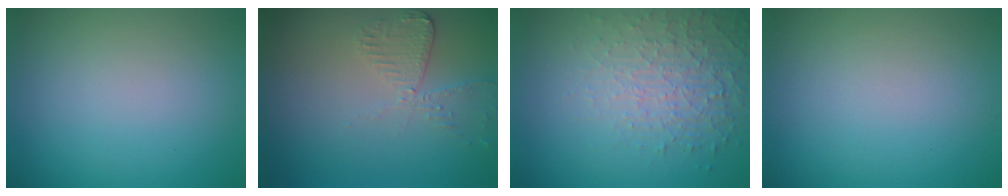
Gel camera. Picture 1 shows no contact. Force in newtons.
{"total": 2.0, "press": 1.9, "slide": 0.6}
{"total": 5.2, "press": 3.3, "slide": 3.9}
{"total": 0.0}